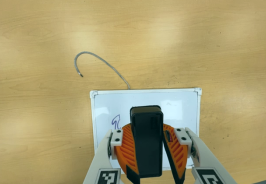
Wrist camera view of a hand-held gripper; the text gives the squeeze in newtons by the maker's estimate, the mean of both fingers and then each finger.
{"total": 10.1, "left": 10.2, "right": 10.1}